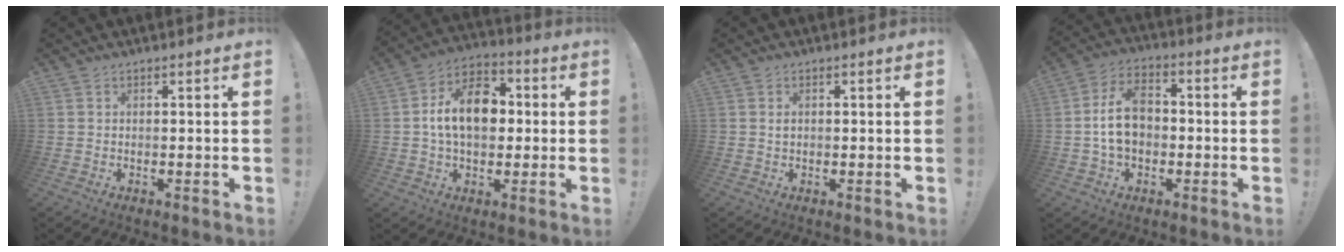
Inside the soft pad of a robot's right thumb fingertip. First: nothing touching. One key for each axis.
{"total": 15.2, "fx": 1.0, "fy": 10.0, "fz": 11.4, "tx": -0.183, "ty": 0.014, "tz": 0.019}
{"total": 1.0, "fx": 0.2, "fy": 0.7, "fz": 0.7, "tx": -0.012, "ty": 0.002, "tz": 0.003}
{"total": 12.1, "fx": -1.0, "fy": 8.3, "fz": 8.7, "tx": -0.157, "ty": 0.017, "tz": -0.017}